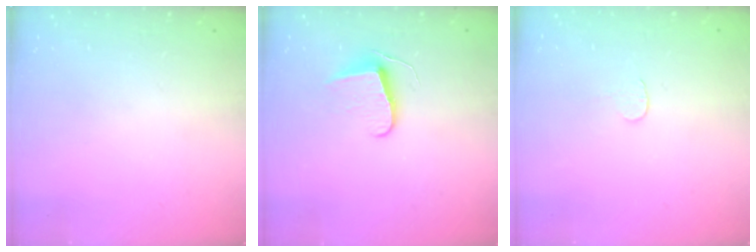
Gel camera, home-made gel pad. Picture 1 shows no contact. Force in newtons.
{"total": 7.5, "press": 7.4, "slide": 0.6}
{"total": 3.2, "press": 3.1, "slide": 0.3}